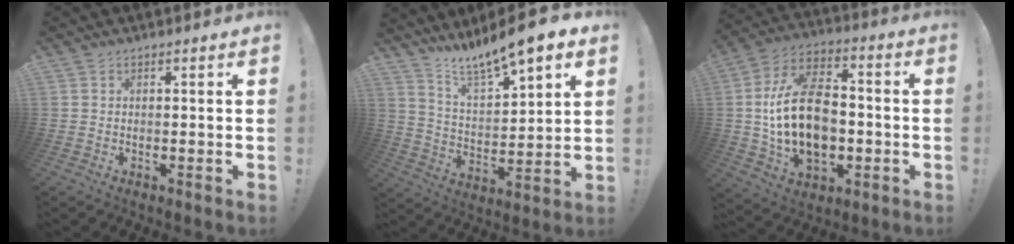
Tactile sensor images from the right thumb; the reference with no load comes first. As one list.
[{"total": 11.3, "force": [10.2, 1.6, 4.7], "torque": [-0.097, -0.086, 0.173]}, {"total": 22.0, "force": [-1.7, 14.5, 16.4], "torque": [-0.286, 0.015, -0.022]}]